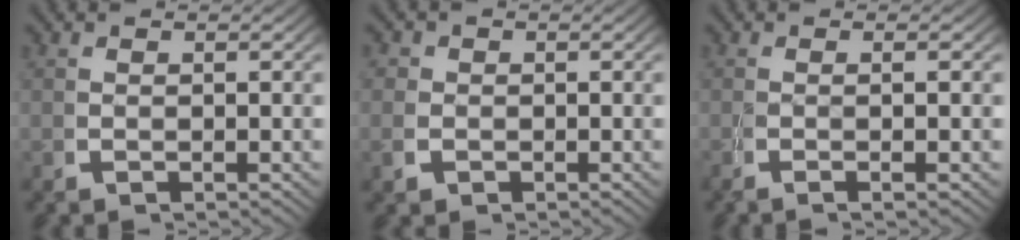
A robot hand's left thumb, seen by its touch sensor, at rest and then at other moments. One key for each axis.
{"total": 2.2, "fx": -0.2, "fy": 2.1, "fz": 0.6, "tx": -0.018, "ty": -0.009, "tz": -0.005}
{"total": 1.8, "fx": -0.1, "fy": -0.3, "fz": 1.8, "tx": -0.038, "ty": 0.002, "tz": -0.005}